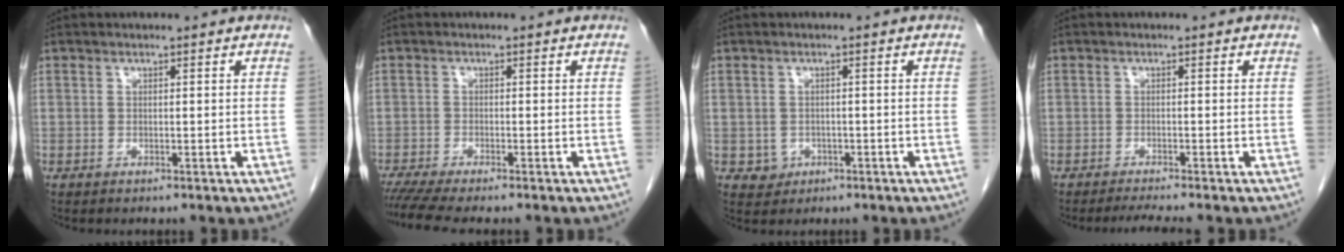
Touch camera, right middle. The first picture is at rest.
{"total": 4.8, "force": [-4.1, -0.4, 2.5], "torque": [-0.041, -0.014, -0.071]}
{"total": 2.4, "force": [-0.7, 2.2, 0.5], "torque": [-0.005, 0.005, -0.003]}
{"total": 2.7, "force": [-2.4, -0.8, 1.1], "torque": [-0.022, -0.009, -0.043]}